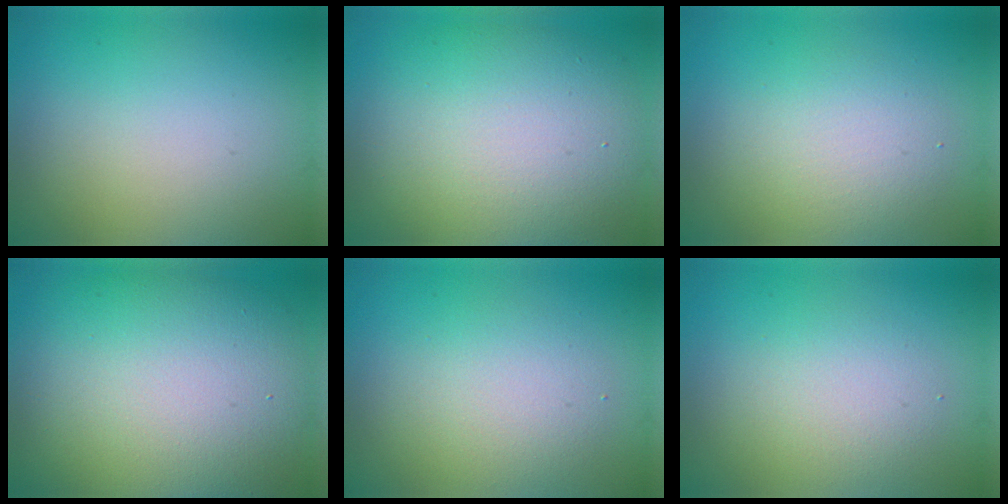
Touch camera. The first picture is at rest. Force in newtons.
{"total": 10.7, "press": 10.7, "slide": 0.7}
{"total": 3.5, "press": 3.5, "slide": 0.2}
{"total": 12.6, "press": 12.6, "slide": 0.6}
{"total": 3.5, "press": 3.5, "slide": 0.2}
{"total": 2.8, "press": 2.8, "slide": 0.2}